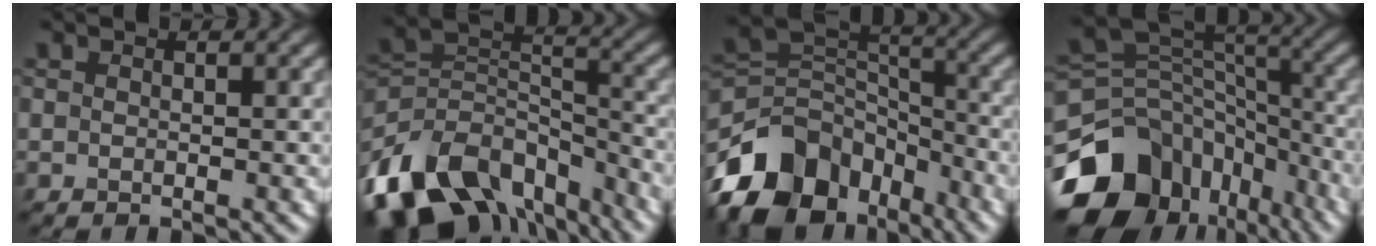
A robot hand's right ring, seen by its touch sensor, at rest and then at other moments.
{"total": 15.0, "force": [-10.0, 8.5, 7.2], "torque": [-0.172, 0.003, -0.169]}
{"total": 12.1, "force": [-7.7, 7.7, 5.3], "torque": [-0.100, 0.016, -0.148]}
{"total": 13.7, "force": [-7.5, 10.0, 5.6], "torque": [-0.133, 0.016, -0.113]}